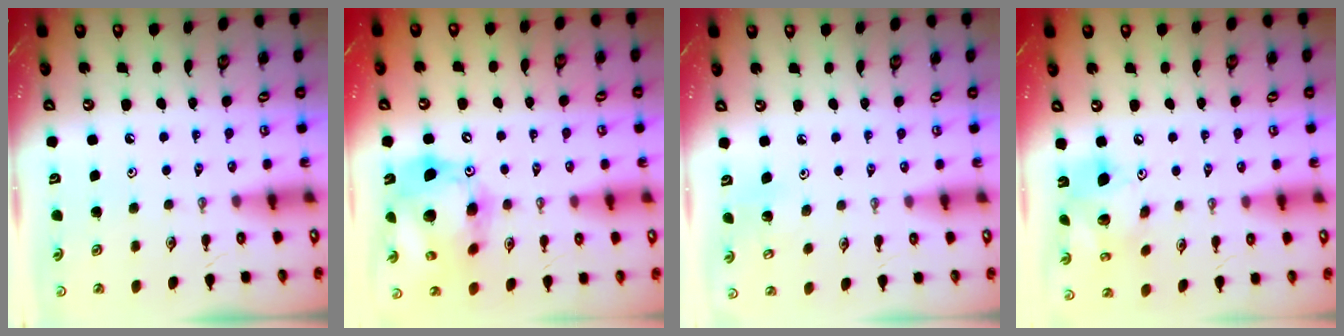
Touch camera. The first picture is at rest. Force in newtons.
{"total": 17.2, "press": 17.0, "slide": 2.7}
{"total": 5.5, "press": 5.5, "slide": 0.4}
{"total": 15.9, "press": 15.5, "slide": 3.4}